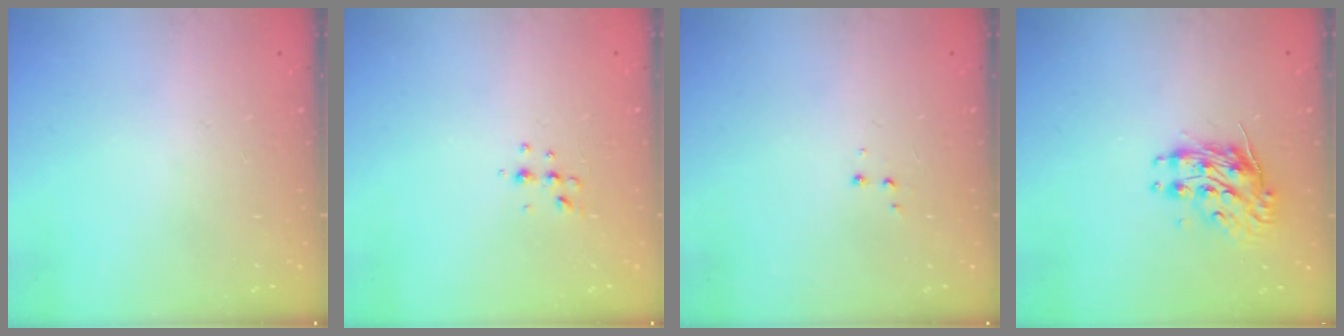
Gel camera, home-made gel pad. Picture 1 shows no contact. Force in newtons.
{"total": 3.8, "press": 3.6, "slide": 1.4}
{"total": 3.4, "press": 3.3, "slide": 0.6}
{"total": 9.2, "press": 9.2, "slide": 0.2}